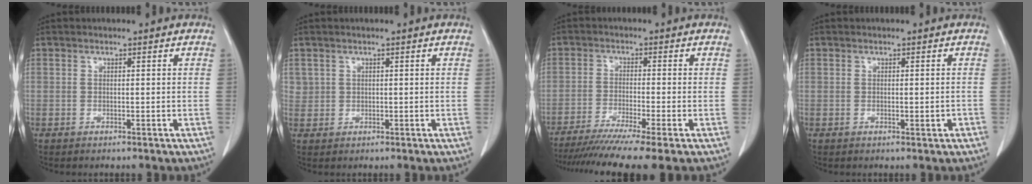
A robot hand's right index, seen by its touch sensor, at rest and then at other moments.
{"total": 1.4, "force": [0.7, 1.3, 0.0], "torque": [0.016, 0.003, 0.007]}
{"total": 11.2, "force": [-8.9, -1.3, 6.6], "torque": [-0.094, -0.032, -0.141]}
{"total": 1.1, "force": [-0.3, 0.3, 1.0], "torque": [-0.014, -0.001, -0.001]}